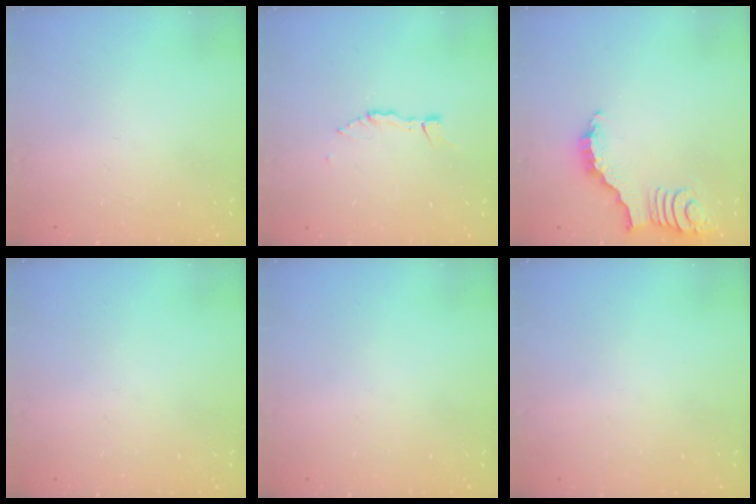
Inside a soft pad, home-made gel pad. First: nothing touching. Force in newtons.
{"total": 2.9, "press": 2.8, "slide": 0.3}
{"total": 3.2, "press": 3.1, "slide": 0.4}
{"total": 0.0}
{"total": 0.0}
{"total": 0.0}